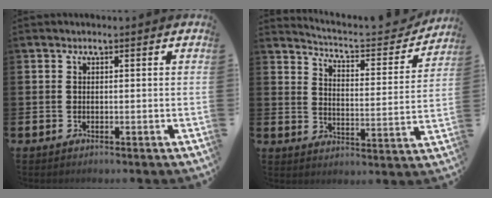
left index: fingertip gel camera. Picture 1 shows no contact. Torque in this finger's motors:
{"motor_torque": [0.35, -1.79, 0.11, 0.02]}